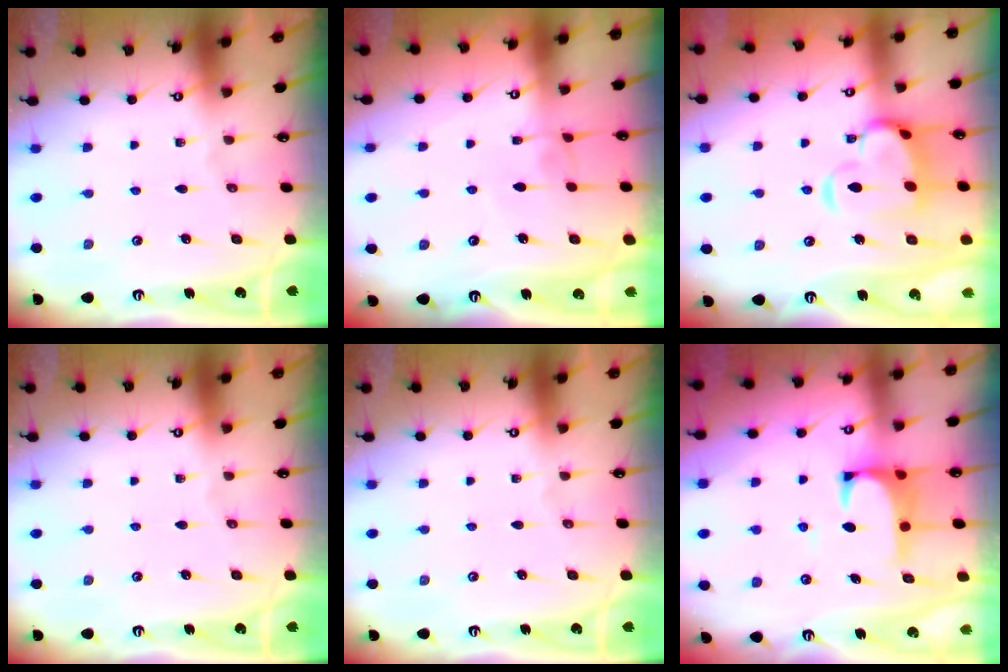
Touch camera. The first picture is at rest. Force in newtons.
{"total": 3.2, "press": 3.1, "slide": 0.2}
{"total": 7.8, "press": 7.7, "slide": 1.3}
{"total": 0.0}
{"total": 0.0}
{"total": 2.5, "press": 2.4, "slide": 0.8}